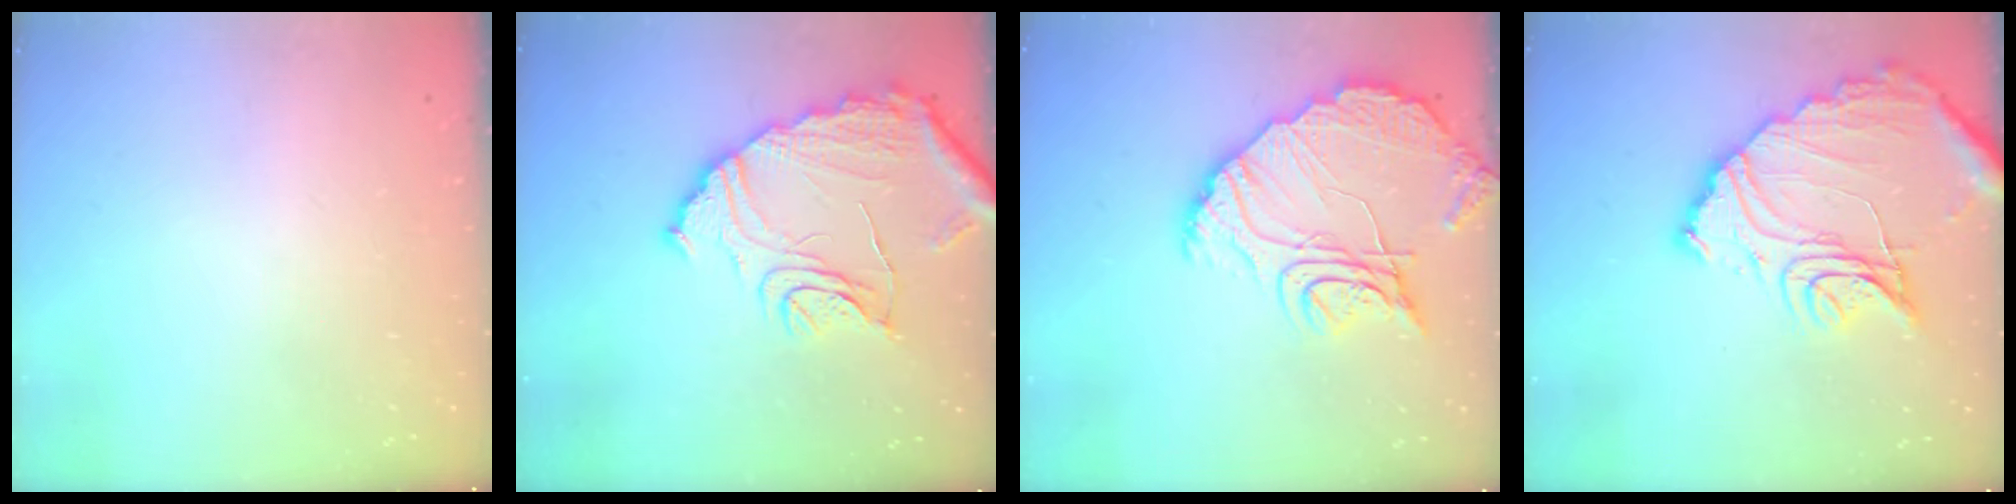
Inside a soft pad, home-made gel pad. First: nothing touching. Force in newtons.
{"total": 16.7, "press": 16.6, "slide": 1.3}
{"total": 14.9, "press": 14.8, "slide": 1.2}
{"total": 18.9, "press": 18.8, "slide": 1.6}